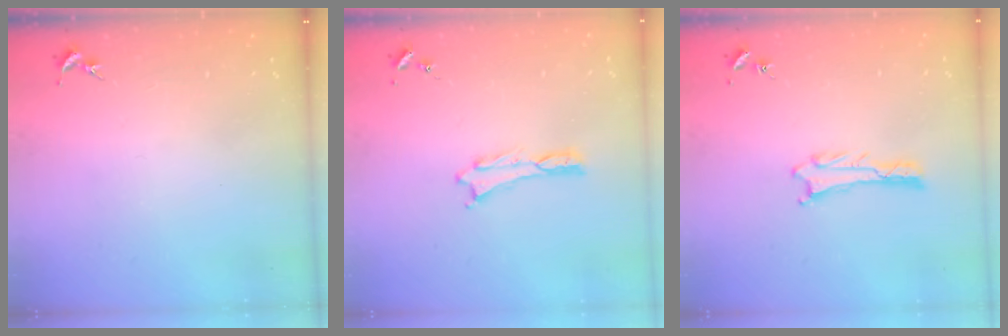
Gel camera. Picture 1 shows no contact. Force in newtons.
{"total": 0.0}
{"total": 0.8, "press": 0.7, "slide": 0.1}